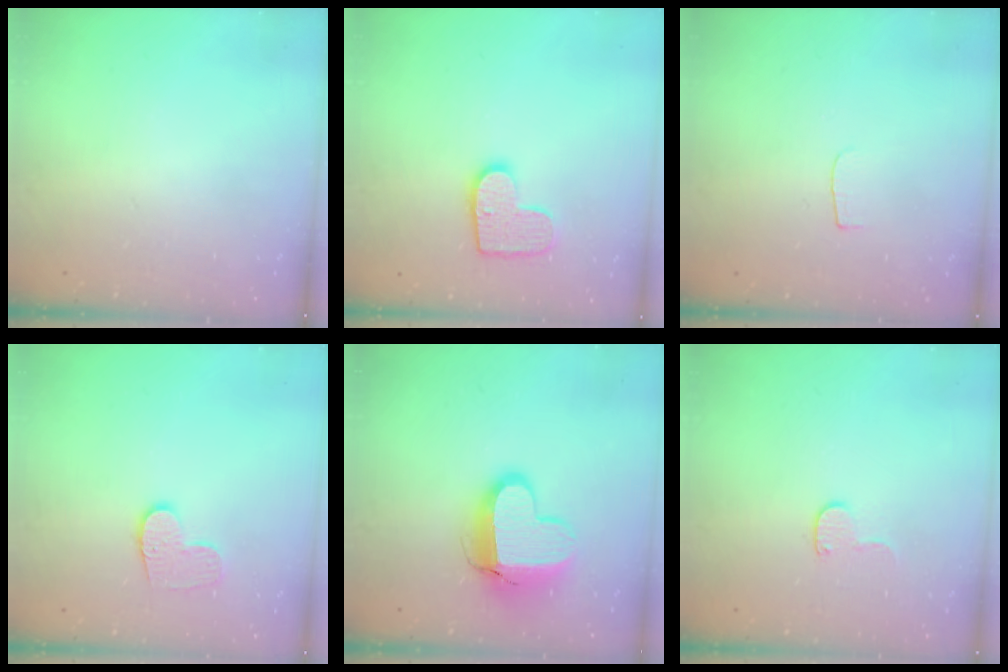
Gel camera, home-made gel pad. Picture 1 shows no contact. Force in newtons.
{"total": 10.4, "press": 10.4, "slide": 0.5}
{"total": 3.0, "press": 3.0, "slide": 0.3}
{"total": 8.2, "press": 8.2, "slide": 0.2}
{"total": 13.3, "press": 13.3, "slide": 0.9}
{"total": 5.6, "press": 5.5, "slide": 0.5}